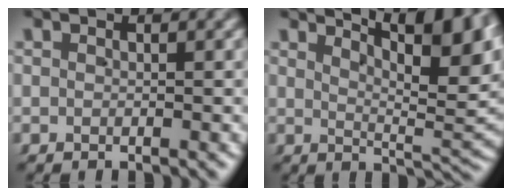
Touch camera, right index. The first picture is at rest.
{"total": 11.4, "force": [5.7, 3.5, 9.2], "torque": [-0.095, 0.018, 0.080]}